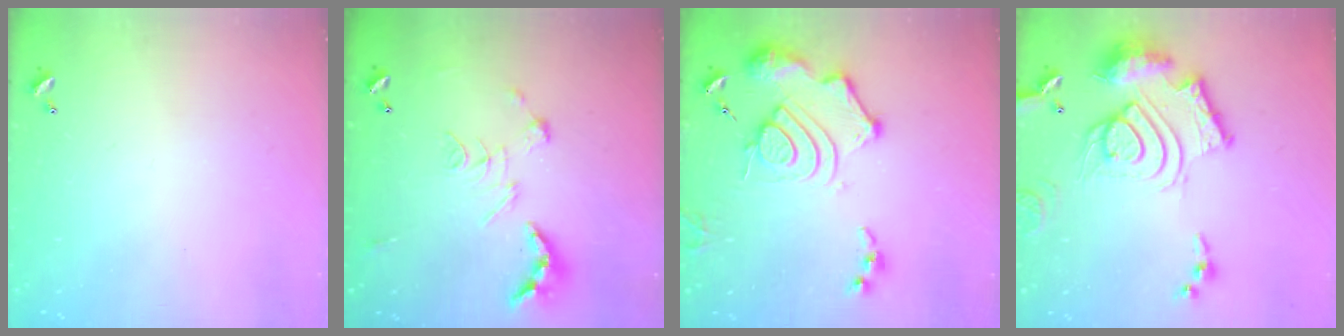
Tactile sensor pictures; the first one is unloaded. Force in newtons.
{"total": 2.5, "press": 2.0, "slide": 1.5}
{"total": 15.2, "press": 15.1, "slide": 1.7}
{"total": 20.1, "press": 20.0, "slide": 1.9}